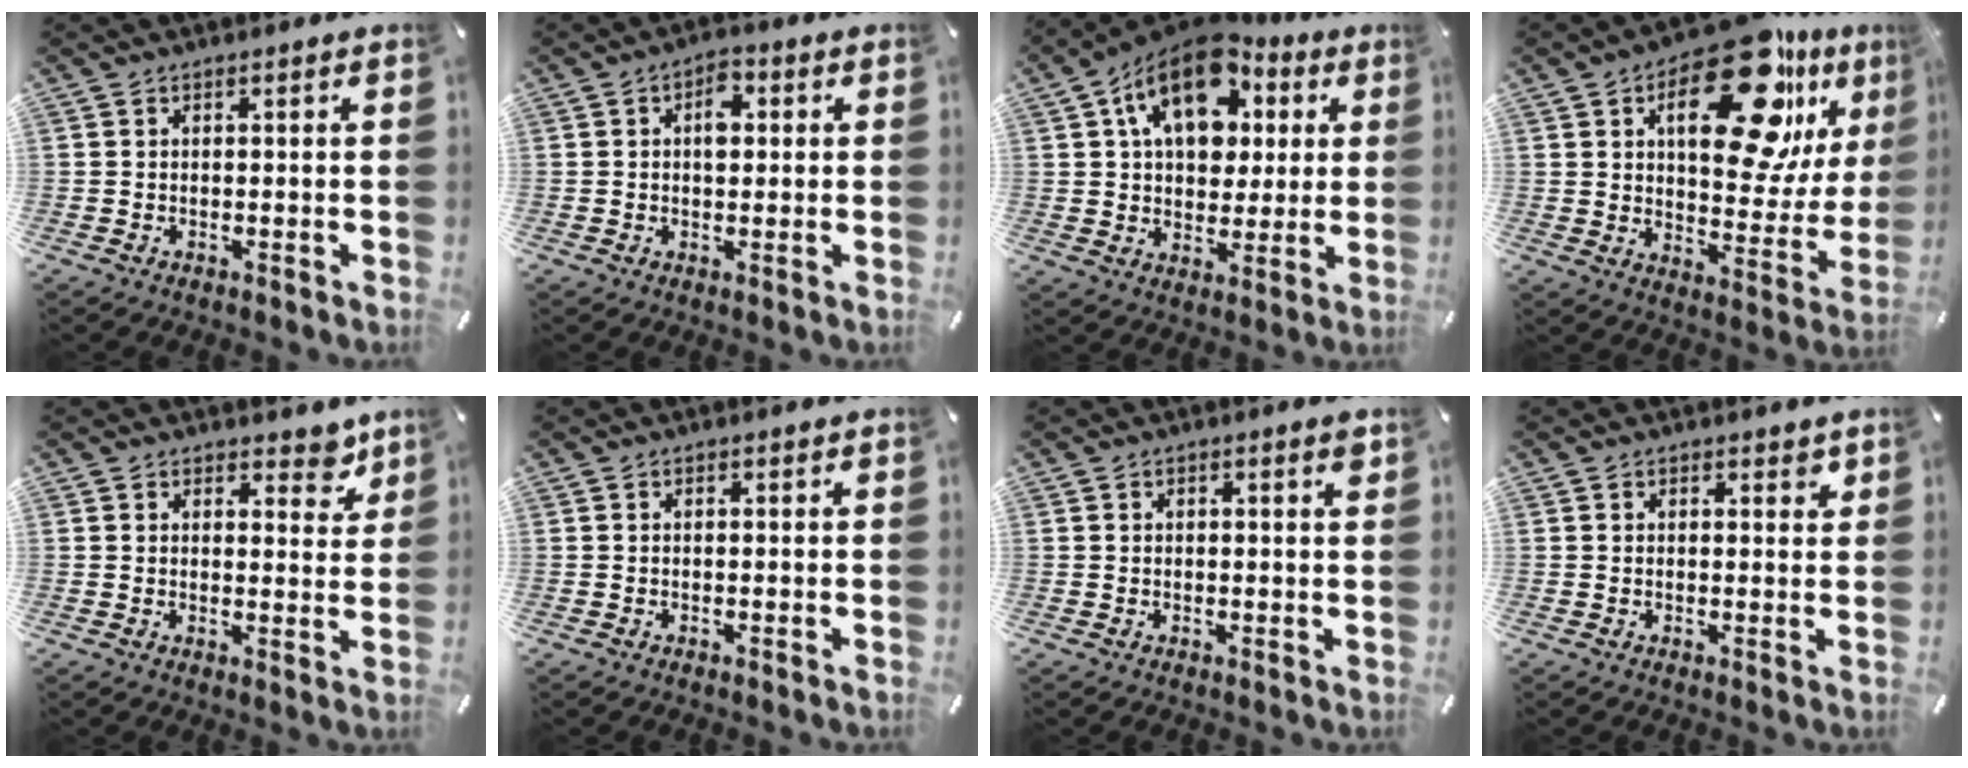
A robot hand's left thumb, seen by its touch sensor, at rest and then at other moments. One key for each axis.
{"total": 4.7, "fx": 0.9, "fy": 2.9, "fz": 3.7, "tx": -0.043, "ty": -0.003, "tz": 0.006}
{"total": 17.4, "fx": 7.8, "fy": 11.3, "fz": 10.7, "tx": -0.189, "ty": -0.026, "tz": 0.135}
{"total": 25.2, "fx": 13.5, "fy": 12.1, "fz": 17.6, "tx": -0.230, "ty": -0.083, "tz": 0.219}
{"total": 5.7, "fx": 4.3, "fy": 3.2, "fz": 2.0, "tx": 0.004, "ty": -0.029, "tz": 0.067}
{"total": 0.0}
{"total": 1.1, "fx": 0.6, "fy": 0.3, "fz": 0.8, "tx": -0.016, "ty": 0.001, "tz": 0.010}
{"total": 1.8, "fx": 1.1, "fy": 1.1, "fz": 0.8, "tx": -0.009, "ty": 0.000, "tz": 0.017}